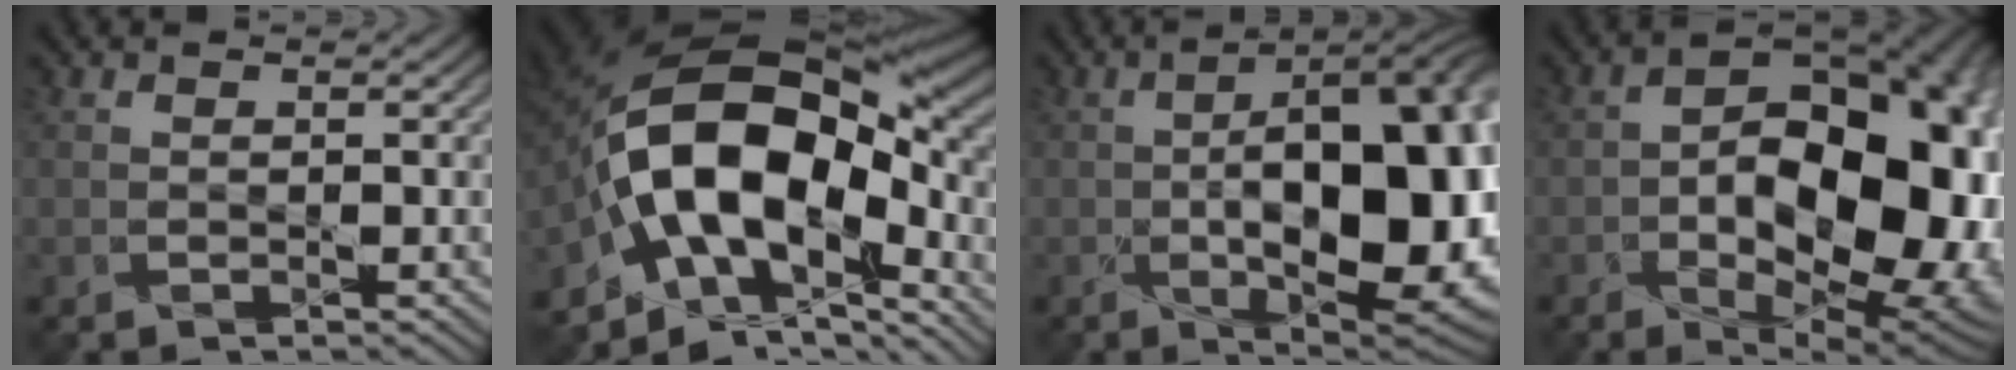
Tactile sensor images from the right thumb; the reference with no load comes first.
{"total": 17.3, "force": [-4.0, 10.6, 13.2], "torque": [-0.233, 0.001, -0.076]}
{"total": 18.7, "force": [-2.2, 8.6, 16.5], "torque": [-0.222, -0.016, -0.031]}
{"total": 18.8, "force": [-3.3, 11.0, 14.8], "torque": [-0.198, -0.020, -0.029]}